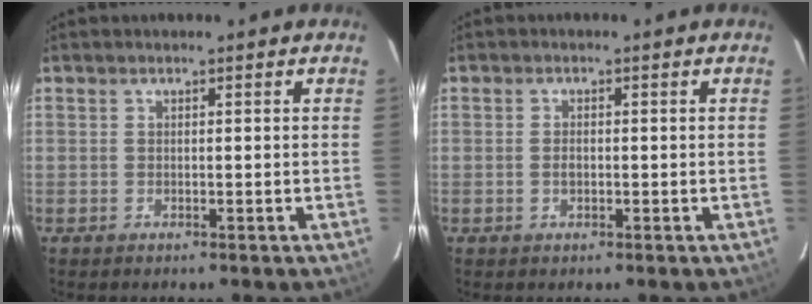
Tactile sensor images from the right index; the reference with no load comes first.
{"total": 1.4, "force": [-0.3, 0.9, 1.0], "torque": [-0.021, 0.002, -0.006]}